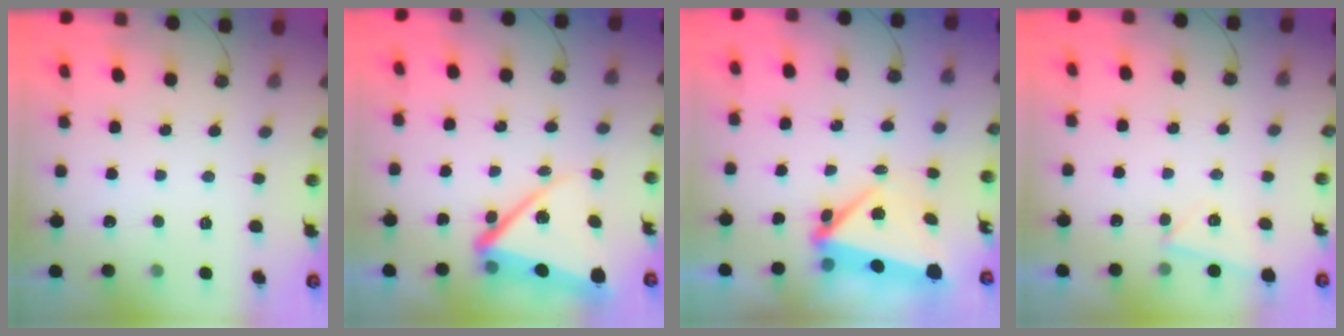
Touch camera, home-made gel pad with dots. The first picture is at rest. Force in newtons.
{"total": 12.0, "press": 12.0, "slide": 0.6}
{"total": 6.2, "press": 5.6, "slide": 2.6}
{"total": 3.6, "press": 2.7, "slide": 2.4}